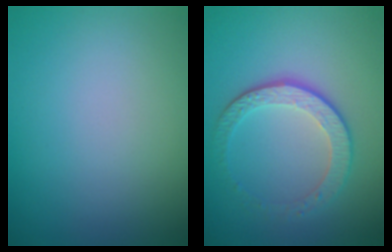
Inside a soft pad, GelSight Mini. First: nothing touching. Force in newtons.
{"total": 4.2, "press": 3.1, "slide": 2.8}